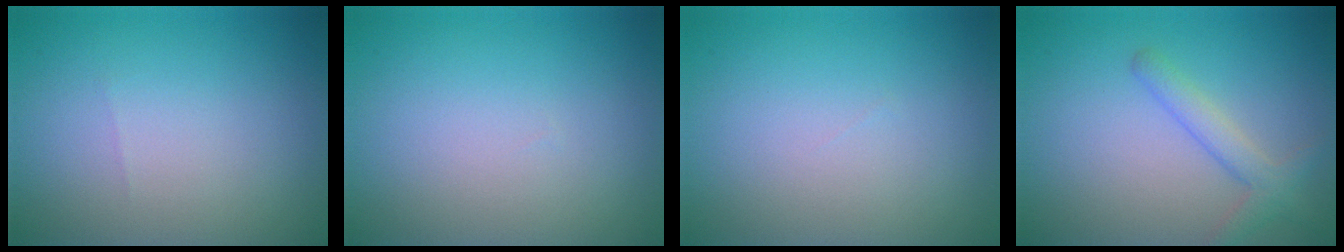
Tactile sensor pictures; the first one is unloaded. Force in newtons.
{"total": 0.0}
{"total": 0.0}
{"total": 2.5, "press": 2.5, "slide": 0.1}